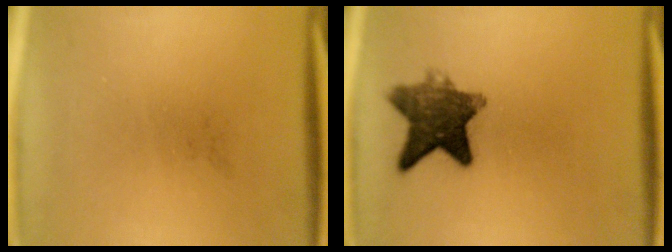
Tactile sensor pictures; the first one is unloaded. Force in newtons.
{"total": 8.9}